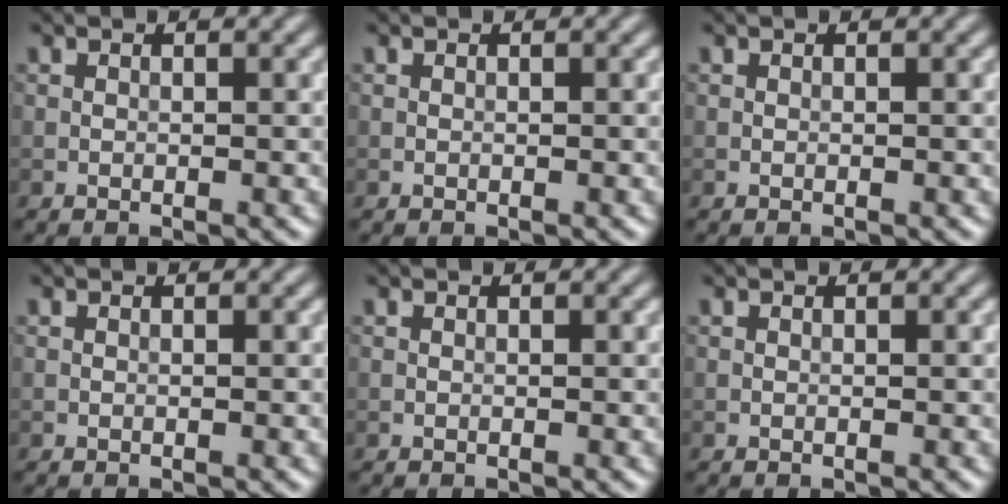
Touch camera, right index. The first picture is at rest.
{"total": 0.0}
{"total": 0.0}
{"total": 0.0}
{"total": 0.0}
{"total": 0.0}